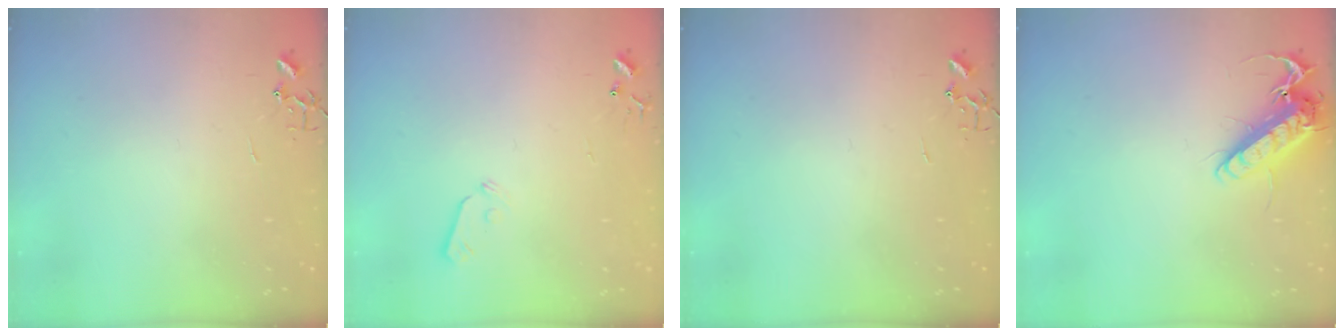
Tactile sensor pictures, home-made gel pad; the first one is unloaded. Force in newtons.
{"total": 5.8, "press": 5.8, "slide": 0.5}
{"total": 0.0}
{"total": 13.5, "press": 13.3, "slide": 2.1}